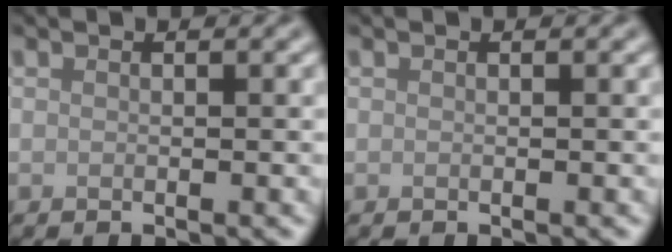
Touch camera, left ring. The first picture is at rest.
{"total": 0.0}